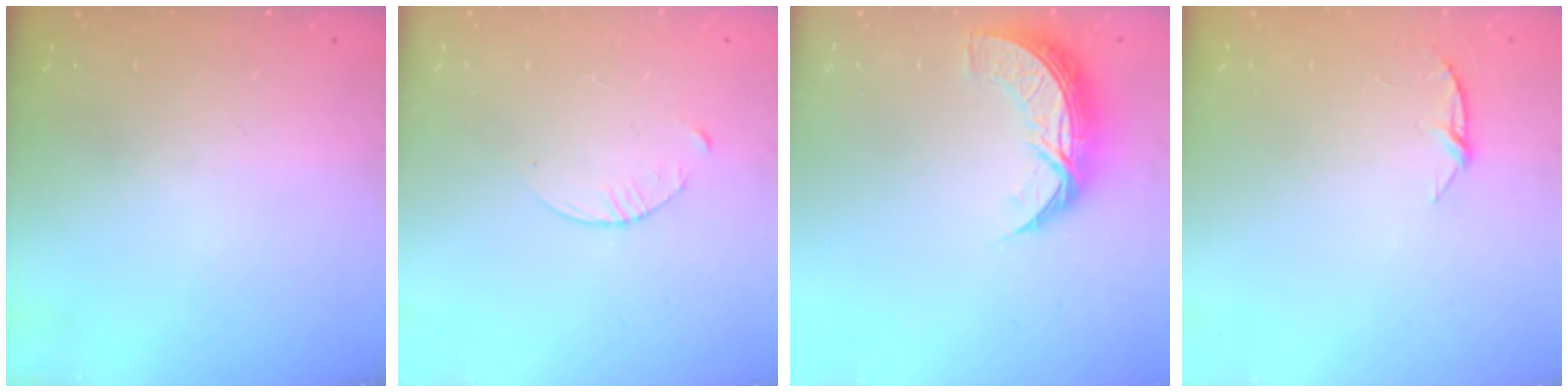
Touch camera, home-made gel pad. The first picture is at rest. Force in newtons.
{"total": 3.8, "press": 3.7, "slide": 0.5}
{"total": 8.8, "press": 8.7, "slide": 1.0}
{"total": 4.3, "press": 4.3, "slide": 0.4}